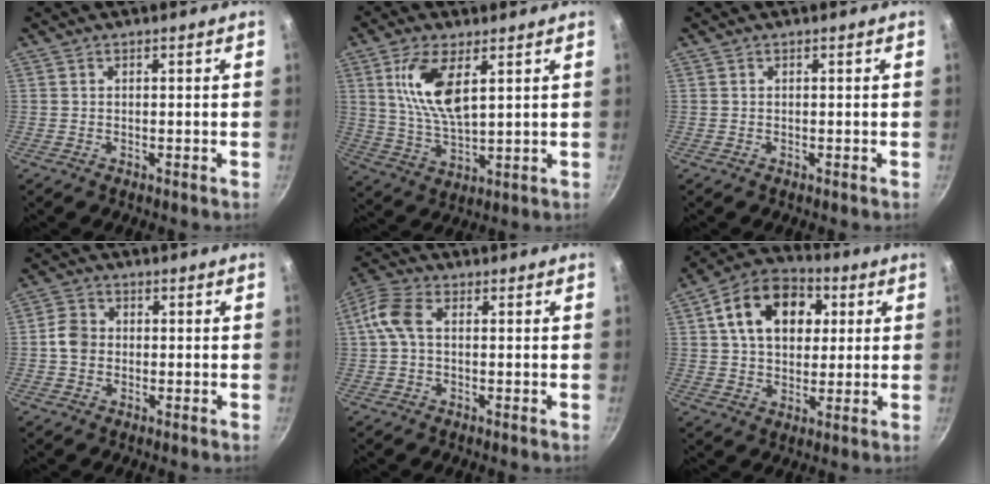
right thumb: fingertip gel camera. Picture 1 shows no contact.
{"total": 11.4, "force": [4.1, 4.7, 9.5], "torque": [-0.183, -0.020, 0.086]}
{"total": 0.0}
{"total": 4.4, "force": [-0.4, 3.7, 2.3], "torque": [-0.030, 0.012, -0.017]}
{"total": 6.4, "force": [0.7, 3.9, 5.0], "torque": [-0.115, 0.021, 0.003]}
{"total": 16.5, "force": [4.5, 11.5, 10.9], "torque": [-0.151, 0.015, 0.060]}